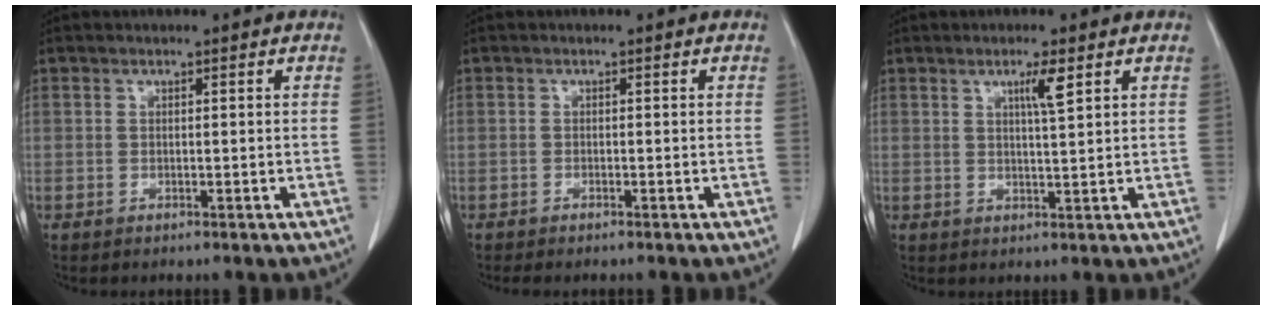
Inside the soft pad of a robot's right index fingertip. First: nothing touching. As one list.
[{"total": 1.9, "force": [-1.7, 0.1, 0.9], "torque": [-0.013, -0.003, -0.021]}, {"total": 3.3, "force": [1.6, -0.2, 2.8], "torque": [-0.054, -0.005, 0.028]}]